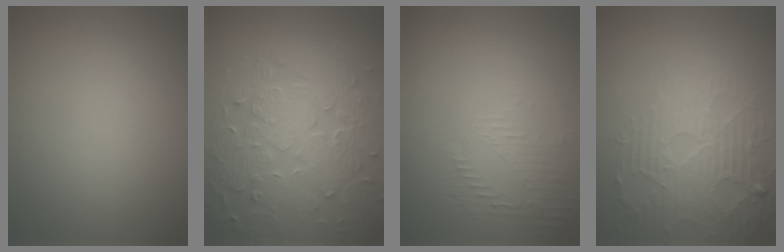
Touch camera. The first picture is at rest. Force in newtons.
{"total": 8.8, "press": 6.3, "slide": 6.1}
{"total": 1.6, "press": 0.4, "slide": 1.6}
{"total": 4.7, "press": 4.1, "slide": 2.4}